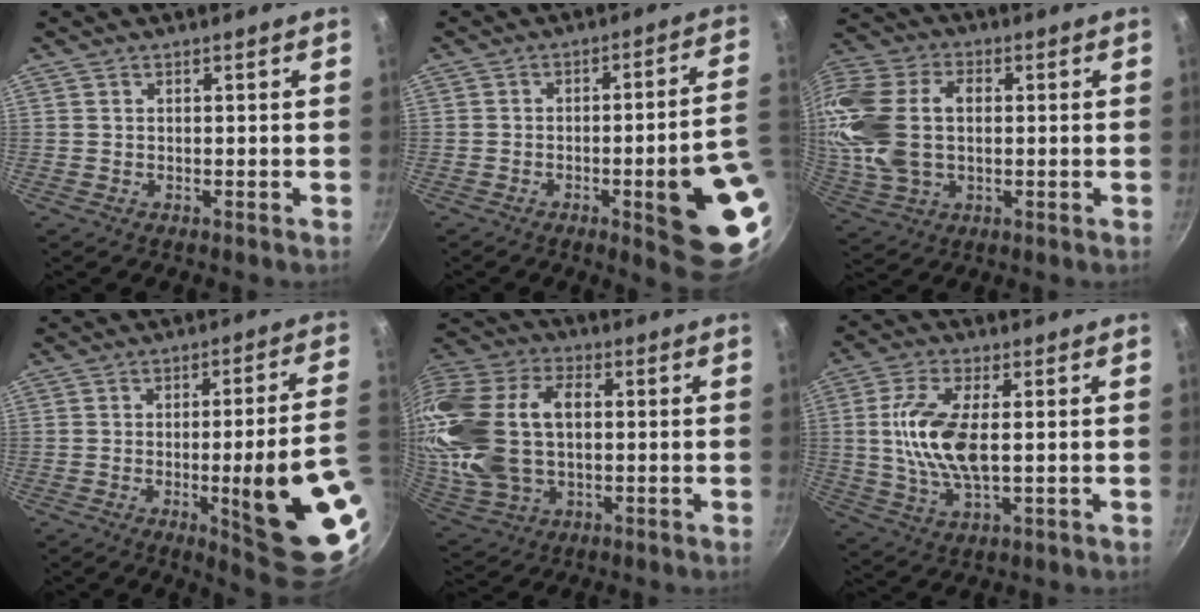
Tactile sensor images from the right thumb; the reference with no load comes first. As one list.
[{"total": 16.7, "force": [-3.9, 3.4, 15.9], "torque": [-0.169, 0.019, -0.046]}, {"total": 19.6, "force": [1.6, 13.3, 14.4], "torque": [-0.304, 0.025, 0.029]}, {"total": 20.7, "force": [-4.6, 3.5, 19.9], "torque": [-0.239, 0.006, -0.049]}, {"total": 24.3, "force": [1.9, 16.0, 18.2], "torque": [-0.379, 0.024, 0.040]}, {"total": 12.0, "force": [0.9, 5.3, 10.8], "torque": [-0.215, 0.001, 0.018]}]